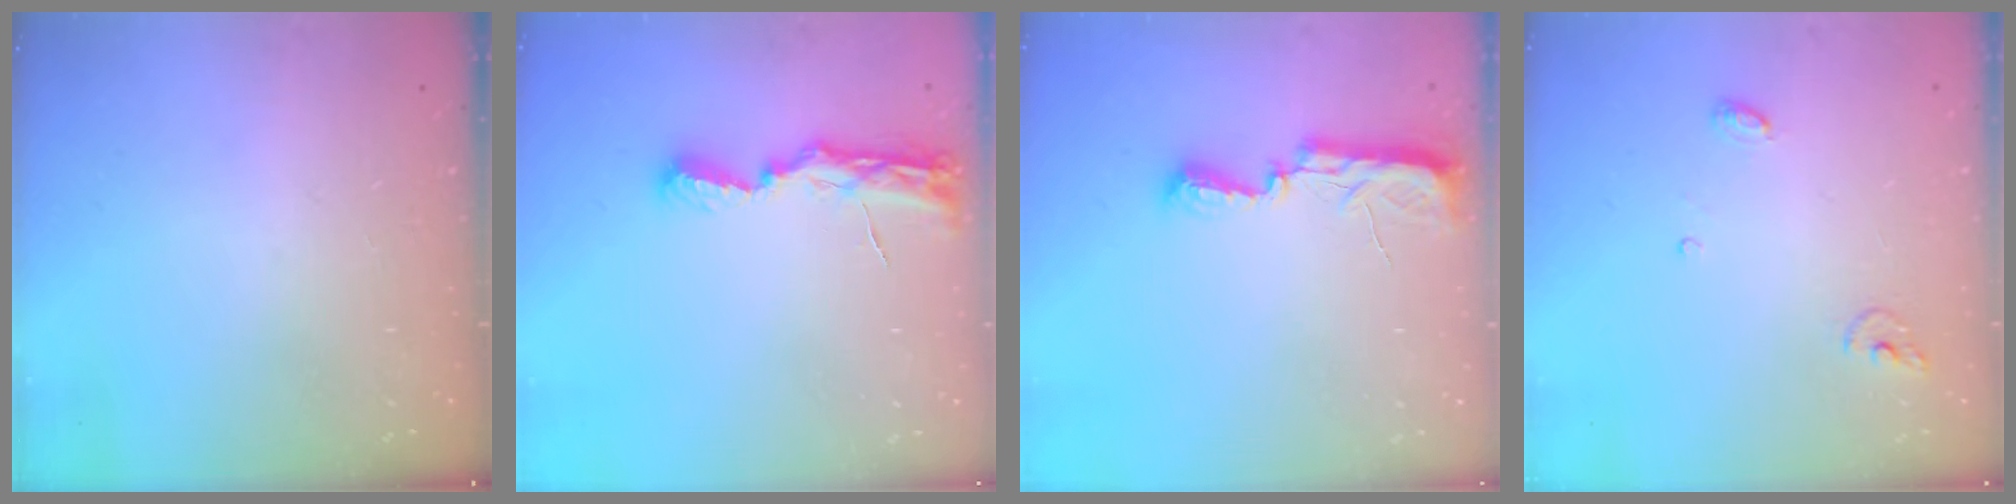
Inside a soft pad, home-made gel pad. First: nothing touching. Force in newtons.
{"total": 7.7, "press": 7.7, "slide": 0.8}
{"total": 7.7, "press": 7.7, "slide": 0.6}
{"total": 3.8, "press": 3.8, "slide": 0.2}